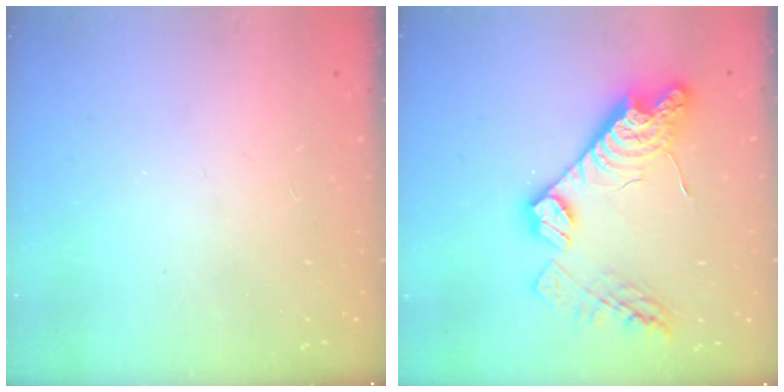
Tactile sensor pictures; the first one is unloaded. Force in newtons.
{"total": 17.6, "press": 17.6, "slide": 1.3}